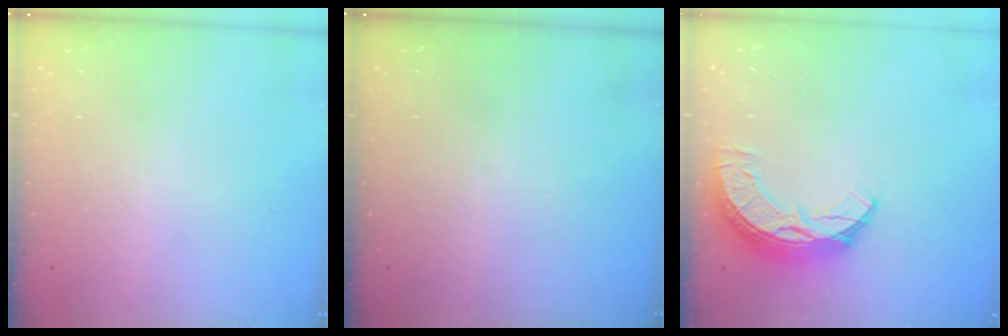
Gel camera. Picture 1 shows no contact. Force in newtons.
{"total": 0.0}
{"total": 10.4, "press": 10.3, "slide": 0.9}